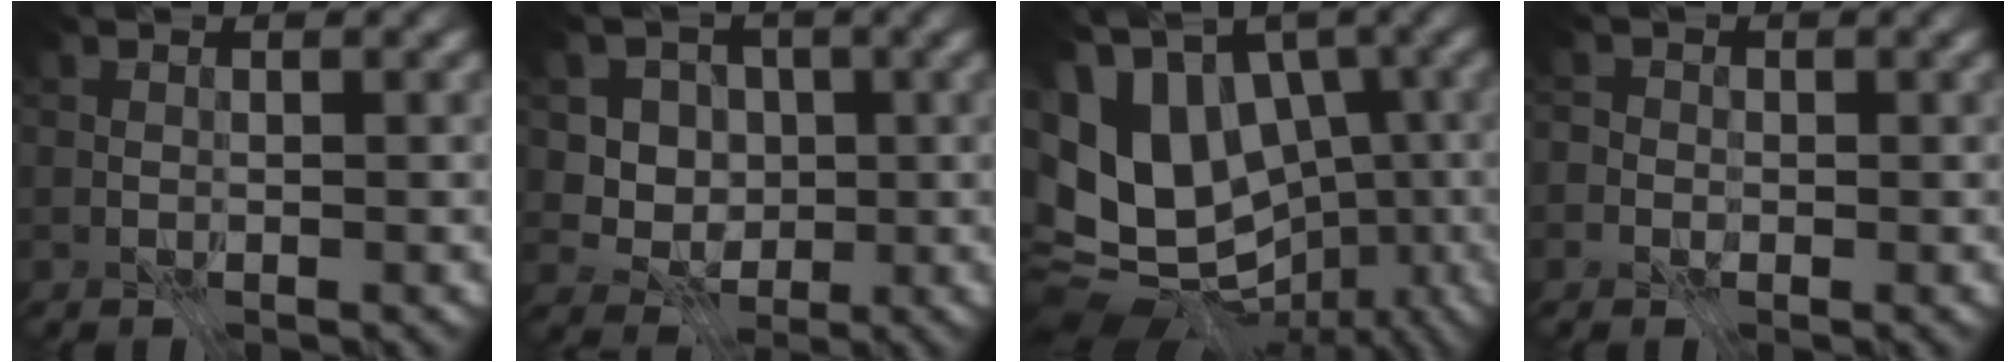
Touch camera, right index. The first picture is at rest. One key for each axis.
{"total": 4.9, "fx": 0.6, "fy": 4.3, "fz": 2.2, "tx": -0.032, "ty": -0.001, "tz": 0.001}
{"total": 14.3, "fx": 0.5, "fy": 10.7, "fz": 9.5, "tx": -0.176, "ty": 0.016, "tz": 0.031}
{"total": 2.5, "fx": -0.2, "fy": 2.4, "fz": 0.6, "tx": 0.003, "ty": 0.011, "tz": -0.019}